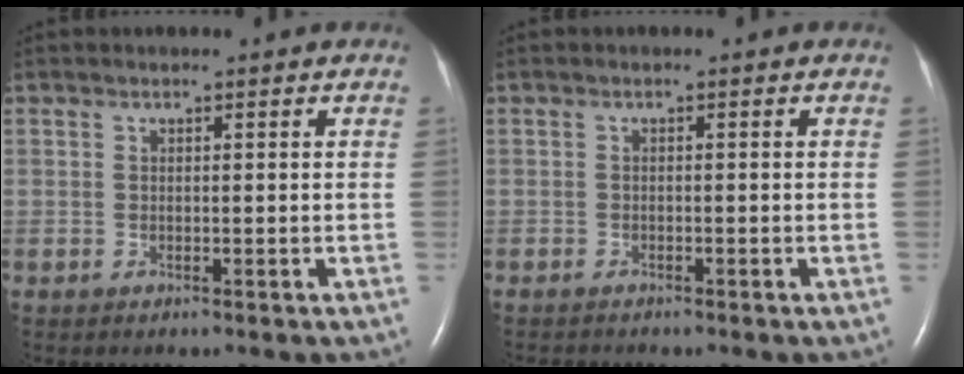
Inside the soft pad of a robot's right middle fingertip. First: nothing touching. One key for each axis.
{"total": 1.2, "fx": -1.2, "fy": 0.2, "fz": 0.1, "tx": -0.005, "ty": -0.005, "tz": -0.018}